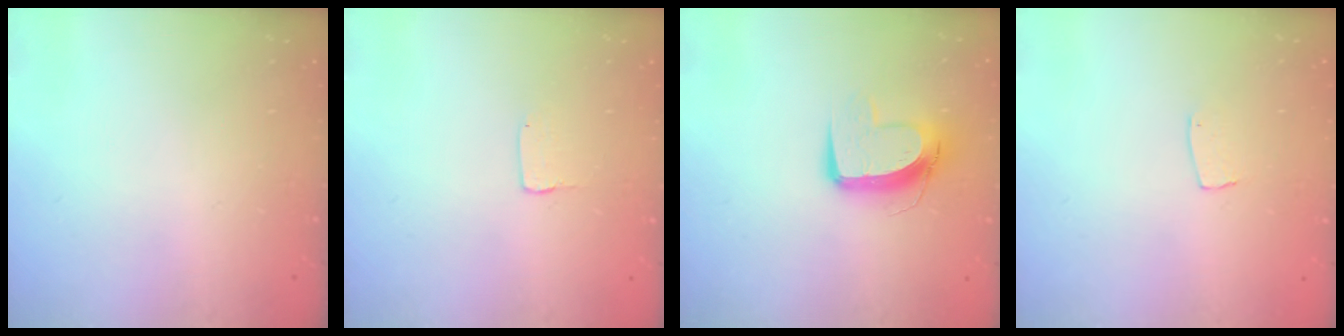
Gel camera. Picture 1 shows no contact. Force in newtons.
{"total": 1.0, "press": 1.0, "slide": 0.1}
{"total": 10.6, "press": 10.6, "slide": 0.6}
{"total": 4.3, "press": 4.3, "slide": 0.2}